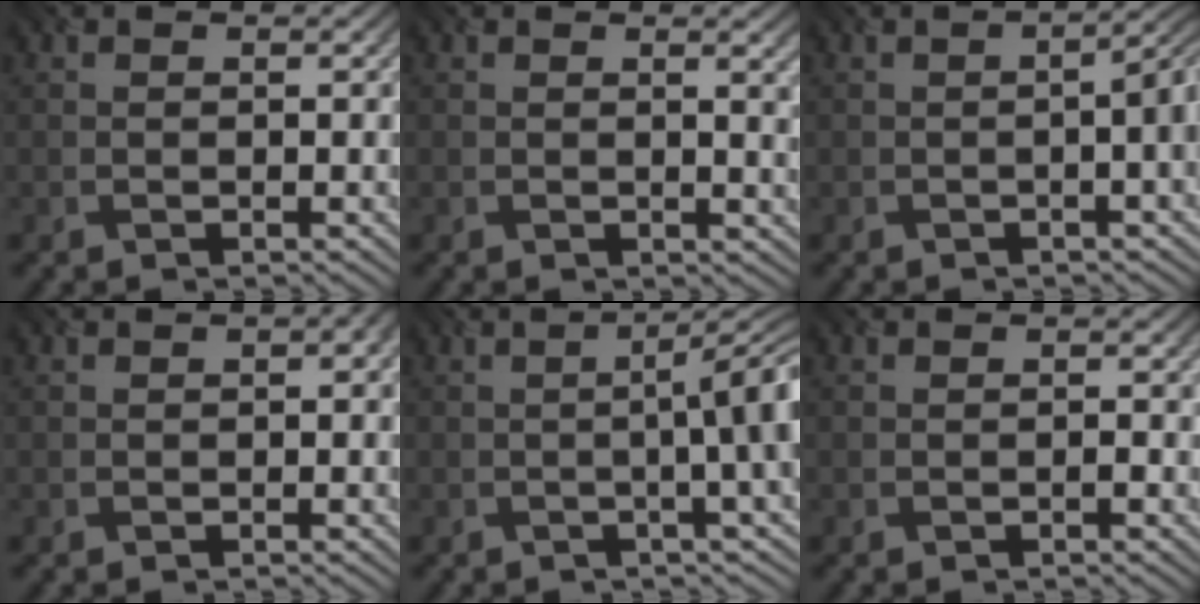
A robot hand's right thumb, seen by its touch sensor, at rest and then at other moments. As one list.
[{"total": 2.9, "force": [0.5, 0.6, 2.8], "torque": [-0.039, 0.004, 0.009]}, {"total": 6.1, "force": [-0.5, 2.1, 5.7], "torque": [-0.063, 0.004, -0.007]}, {"total": 1.6, "force": [0.0, 0.9, 1.3], "torque": [-0.018, 0.000, 0.002]}, {"total": 8.2, "force": [-0.3, 1.6, 8.1], "torque": [-0.106, 0.008, -0.009]}, {"total": 0.5, "force": [-0.3, 0.1, 0.4], "torque": [-0.005, 0.002, -0.004]}]